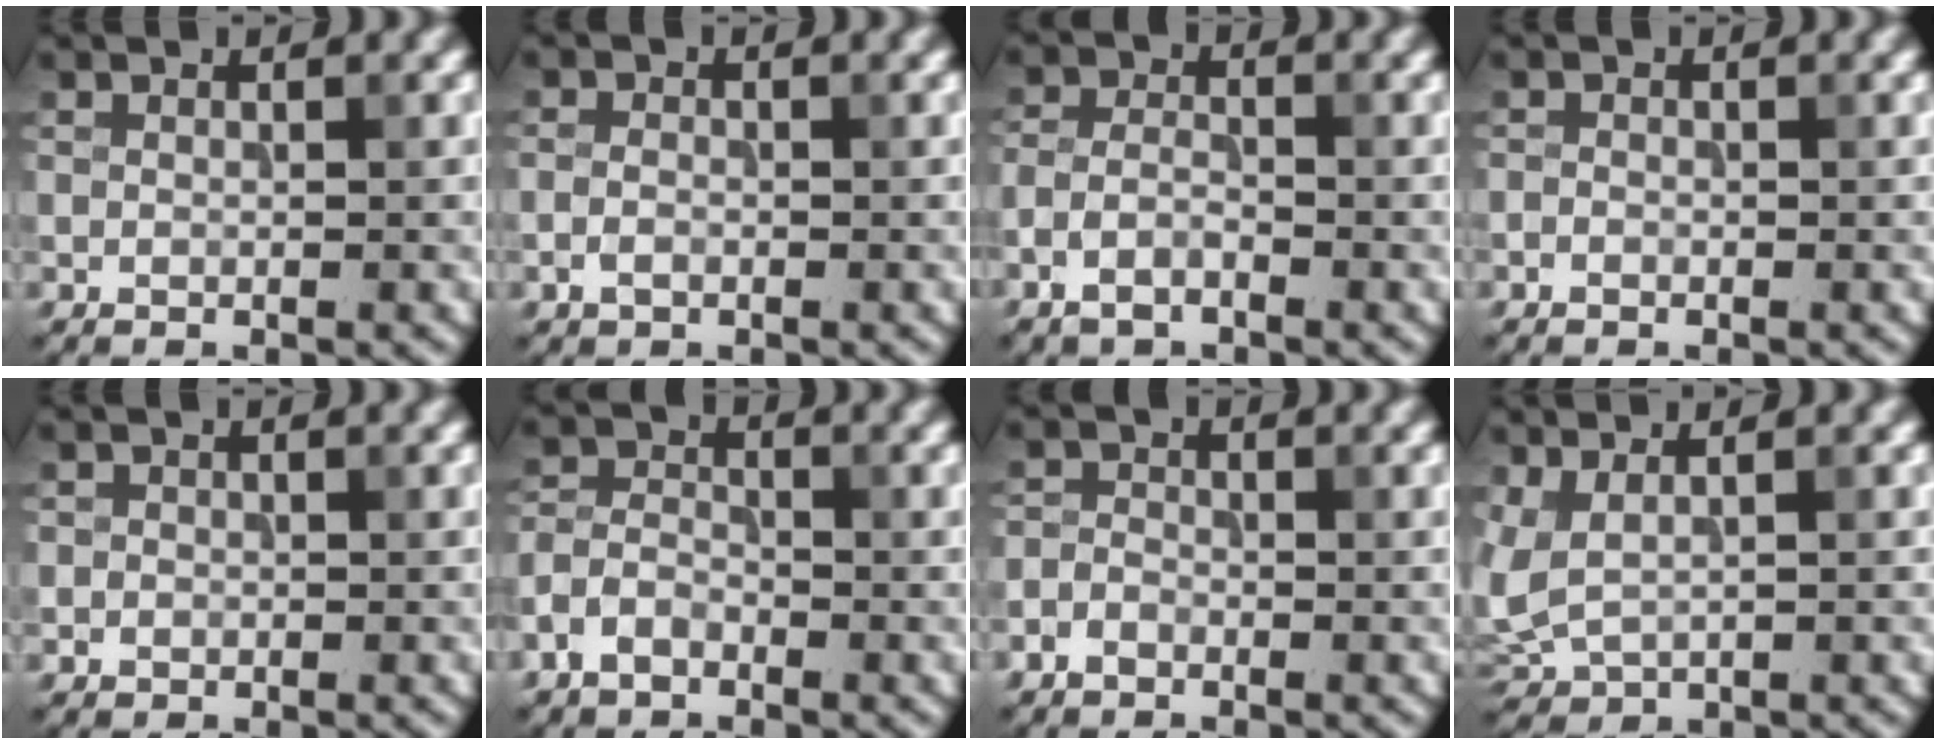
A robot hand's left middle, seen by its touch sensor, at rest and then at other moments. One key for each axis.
{"total": 1.4, "fx": -0.6, "fy": 1.0, "fz": 0.8, "tx": -0.016, "ty": 0.001, "tz": -0.015}
{"total": 2.6, "fx": -1.6, "fy": 1.3, "fz": 1.6, "tx": -0.034, "ty": 0.003, "tz": -0.040}
{"total": 0.6, "fx": -0.4, "fy": 0.4, "fz": 0.2, "tx": -0.002, "ty": -0.002, "tz": -0.009}
{"total": 0.8, "fx": -0.1, "fy": 0.8, "fz": 0.0, "tx": 0.008, "ty": -0.004, "tz": -0.003}
{"total": 3.1, "fx": -1.9, "fy": 1.9, "fz": 1.5, "tx": -0.030, "ty": 0.004, "tz": -0.049}
{"total": 1.6, "fx": -1.1, "fy": 1.0, "fz": 0.5, "tx": -0.006, "ty": 0.004, "tz": -0.027}
{"total": 2.9, "fx": 1.5, "fy": 1.4, "fz": 2.1, "tx": -0.055, "ty": 0.002, "tz": 0.038}